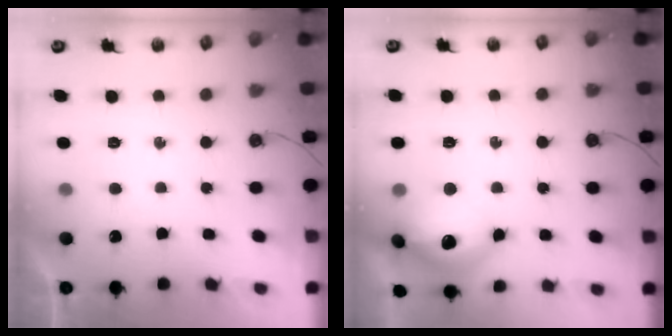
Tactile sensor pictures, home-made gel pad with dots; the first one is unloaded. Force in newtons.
{"total": 16.0, "press": 15.9, "slide": 1.3}